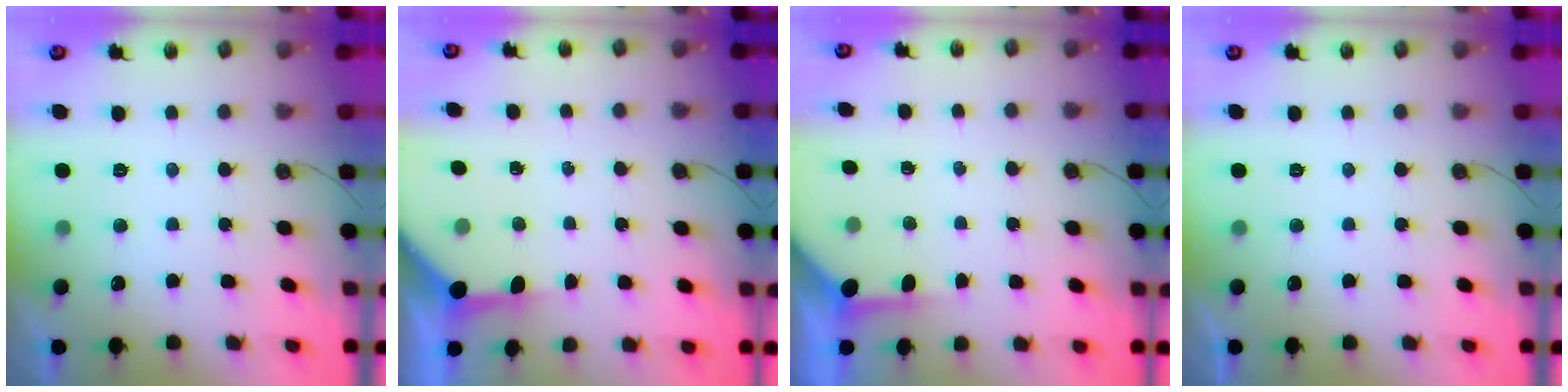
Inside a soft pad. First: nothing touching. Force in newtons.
{"total": 6.4, "press": 6.4, "slide": 0.6}
{"total": 3.9, "press": 3.8, "slide": 0.4}
{"total": 0.0}